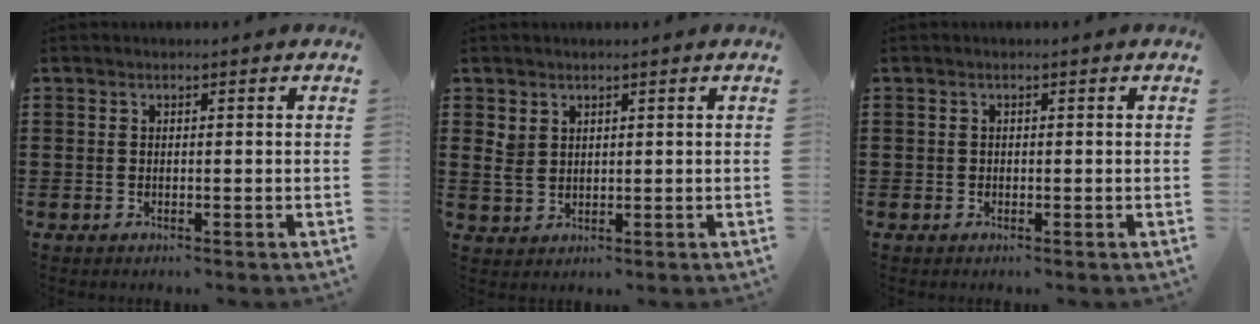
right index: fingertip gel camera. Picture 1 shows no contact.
{"total": 2.4, "force": [1.4, 1.7, 0.9], "torque": [-0.023, 0.005, 0.028]}
{"total": 0.0}